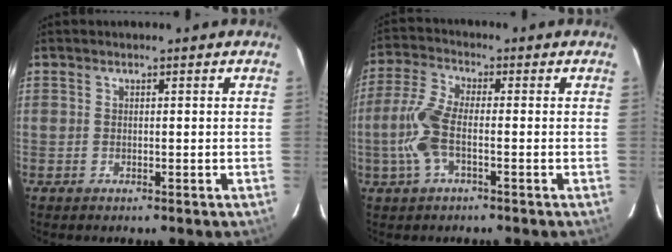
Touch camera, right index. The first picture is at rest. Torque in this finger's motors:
{"motor_torque": [1.09, -0.58, 0.71, 0.19]}